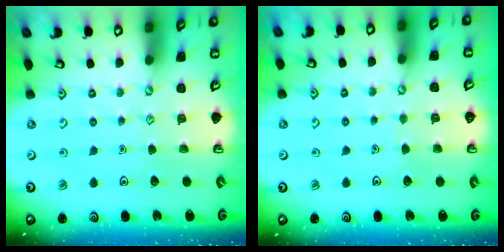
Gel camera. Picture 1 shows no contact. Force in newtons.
{"total": 1.3, "press": 1.3, "slide": 0.1}